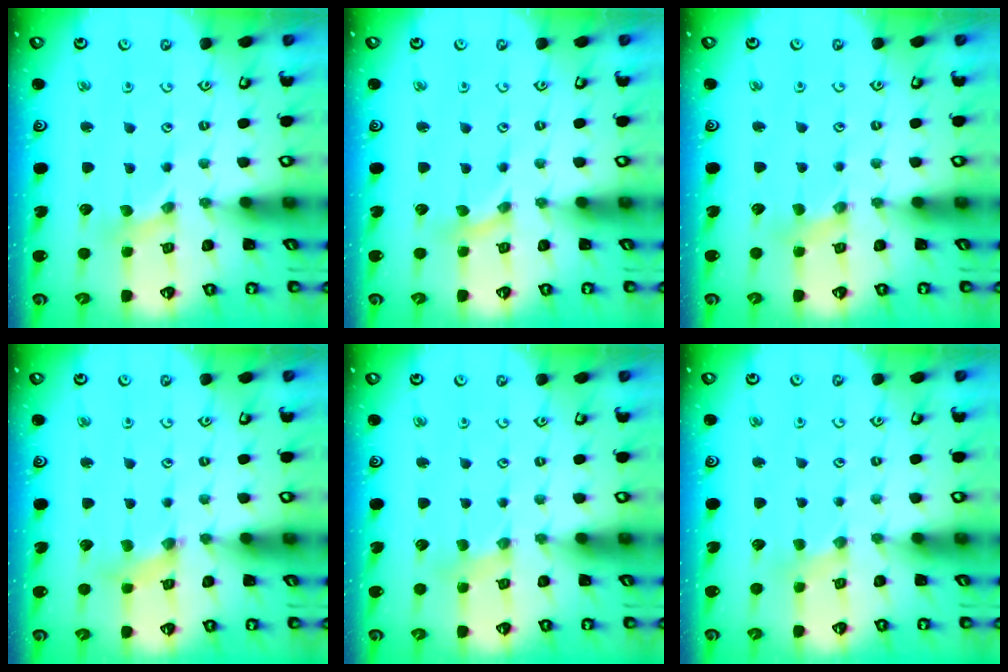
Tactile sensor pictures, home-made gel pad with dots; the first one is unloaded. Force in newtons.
{"total": 0.0}
{"total": 1.6, "press": 1.6, "slide": 0.3}
{"total": 1.8, "press": 1.8, "slide": 0.2}
{"total": 1.5, "press": 1.4, "slide": 0.3}
{"total": 1.5, "press": 1.4, "slide": 0.3}